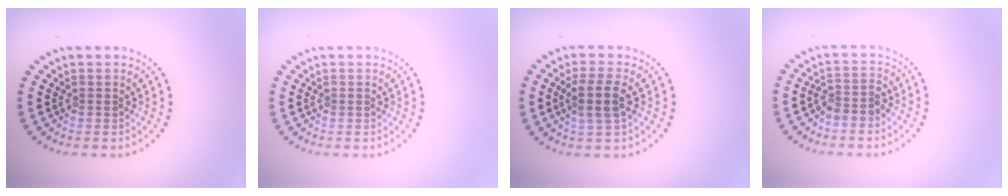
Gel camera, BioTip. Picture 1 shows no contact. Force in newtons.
{"total": 0.0}
{"total": 2.8, "press": 2.5, "slide": 1.3}
{"total": 1.9, "press": 1.5, "slide": 1.1}